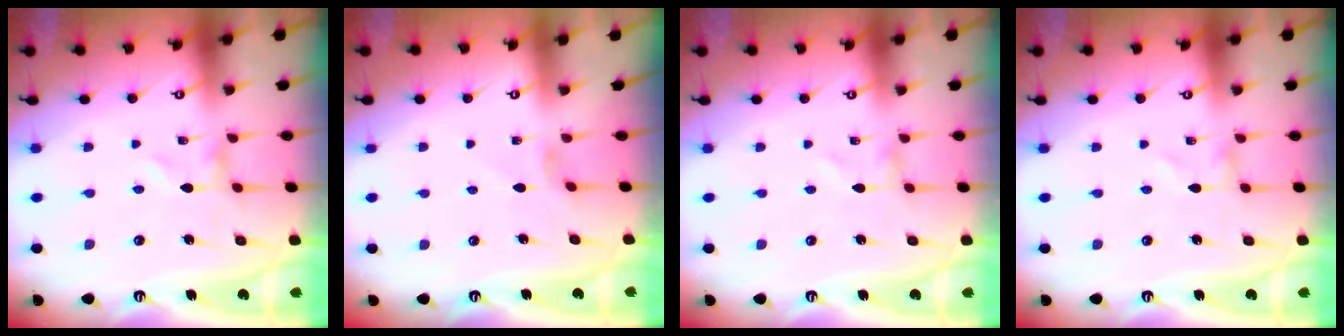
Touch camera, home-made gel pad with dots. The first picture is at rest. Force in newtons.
{"total": 0.9, "press": 0.8, "slide": 0.3}
{"total": 1.0, "press": 1.0, "slide": 0.1}
{"total": 0.9, "press": 0.9, "slide": 0.1}